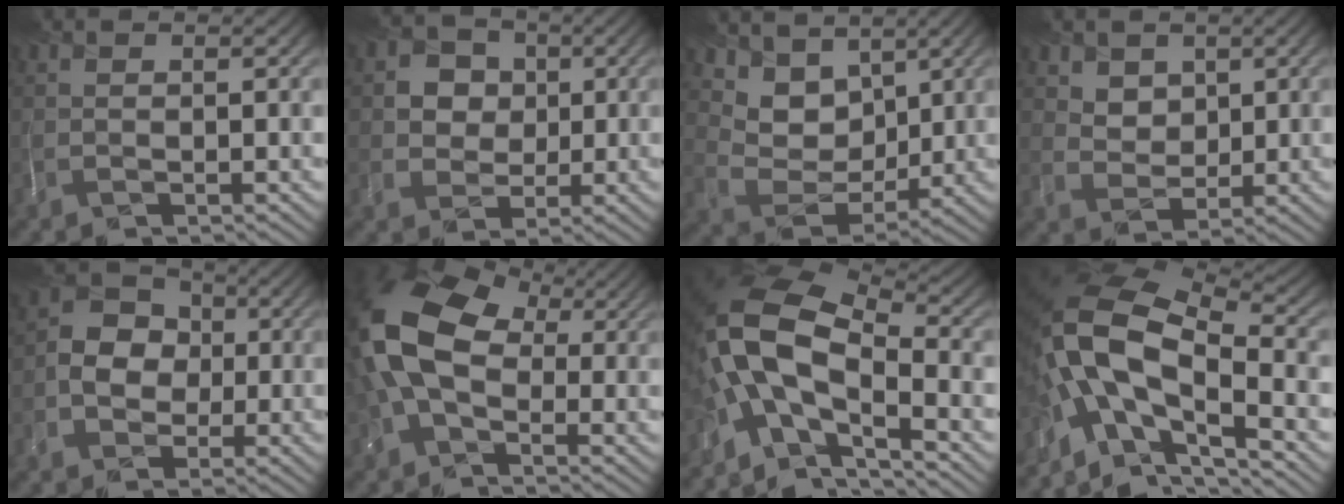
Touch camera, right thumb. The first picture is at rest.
{"total": 5.1, "force": [1.1, 4.7, 1.4], "torque": [-0.050, -0.001, 0.012]}
{"total": 8.6, "force": [5.8, 5.6, 3.0], "torque": [-0.082, -0.014, 0.116]}
{"total": 4.3, "force": [2.5, 3.3, 1.0], "torque": [-0.041, -0.025, 0.058]}
{"total": 5.6, "force": [-0.6, 4.9, 2.5], "torque": [-0.044, 0.001, -0.014]}
{"total": 13.4, "force": [1.2, 8.6, 10.3], "torque": [-0.236, -0.003, 0.010]}
{"total": 13.4, "force": [-3.0, 7.0, 11.0], "torque": [-0.220, -0.004, -0.066]}
{"total": 15.3, "force": [-3.7, 8.0, 12.5], "torque": [-0.256, -0.012, -0.067]}